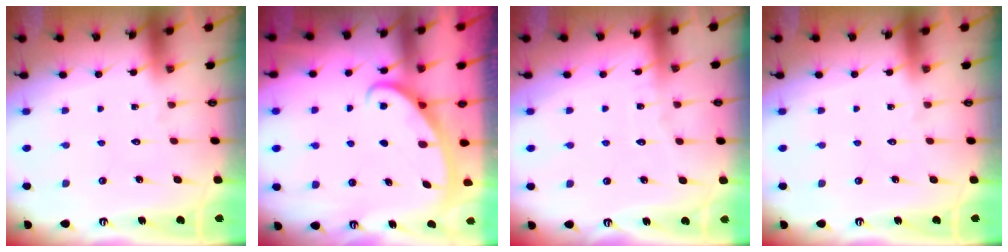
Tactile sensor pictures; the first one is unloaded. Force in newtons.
{"total": 2.8, "press": 2.8, "slide": 0.4}
{"total": 2.1, "press": 2.1, "slide": 0.1}
{"total": 0.0}